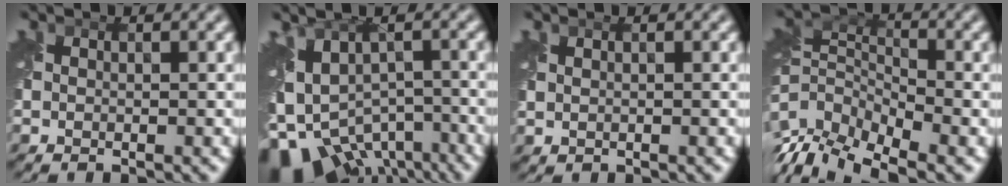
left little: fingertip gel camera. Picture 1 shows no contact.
{"total": 11.0, "force": [-6.6, 6.7, 5.7], "torque": [-0.107, -0.020, -0.080]}
{"total": 0.6, "force": [0.4, 0.4, 0.3], "torque": [-0.010, -0.002, 0.012]}
{"total": 8.1, "force": [-4.5, 4.3, 5.2], "torque": [-0.101, -0.007, -0.092]}